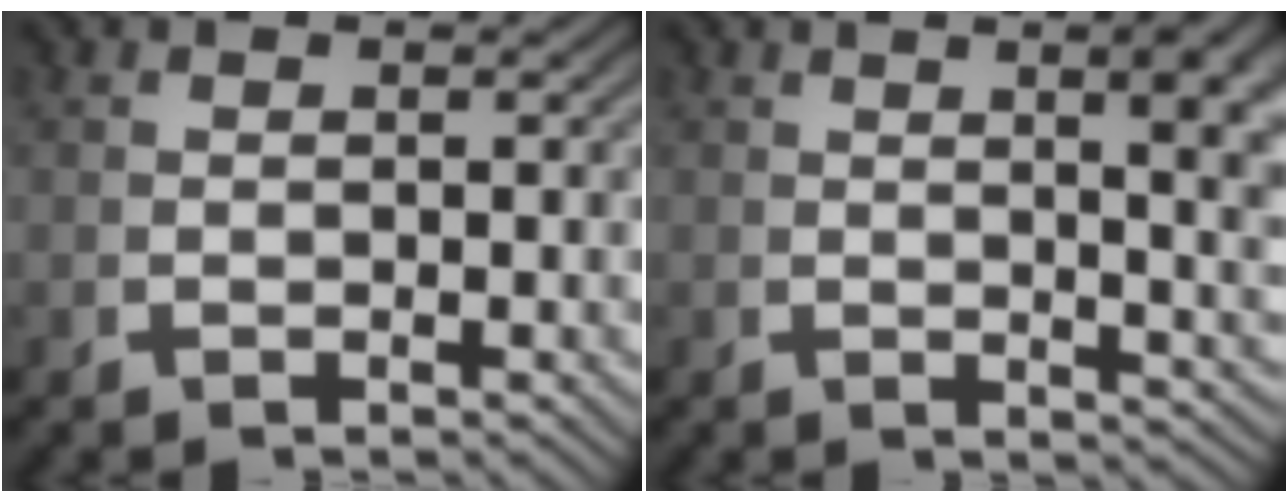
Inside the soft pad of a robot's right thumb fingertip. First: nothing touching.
{"total": 6.2, "force": [1.7, 2.0, 5.6], "torque": [-0.057, 0.003, 0.029]}